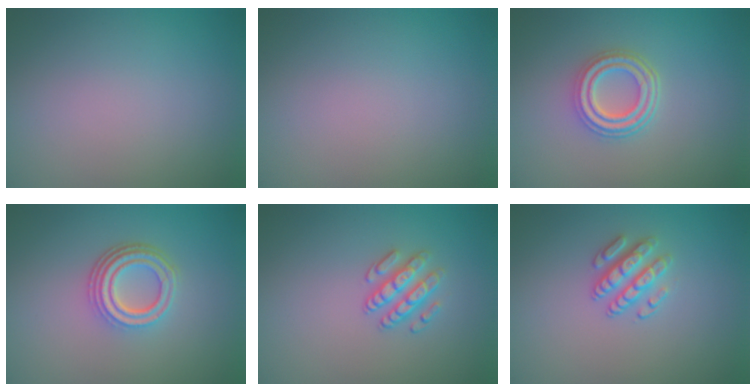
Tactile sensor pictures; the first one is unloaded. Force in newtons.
{"total": 0.0}
{"total": 4.0, "press": 3.1, "slide": 2.6}
{"total": 4.2, "press": 3.1, "slide": 2.7}
{"total": 2.5, "press": 2.3, "slide": 0.9}
{"total": 2.7, "press": 2.5, "slide": 1.0}